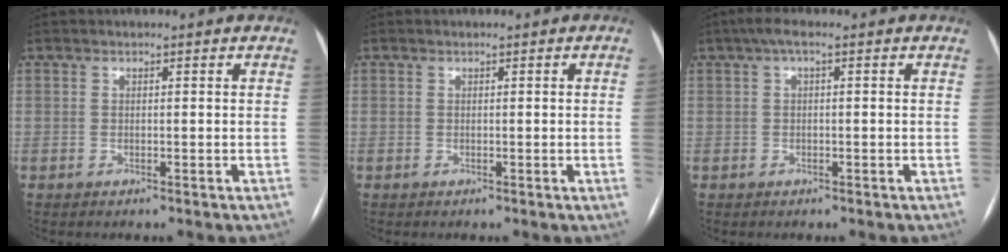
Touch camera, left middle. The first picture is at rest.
{"total": 1.0, "force": [-0.2, -0.4, 0.9], "torque": [-0.009, 0.001, -0.003]}
{"total": 2.4, "force": [0.9, 0.6, 2.2], "torque": [-0.037, 0.014, 0.013]}